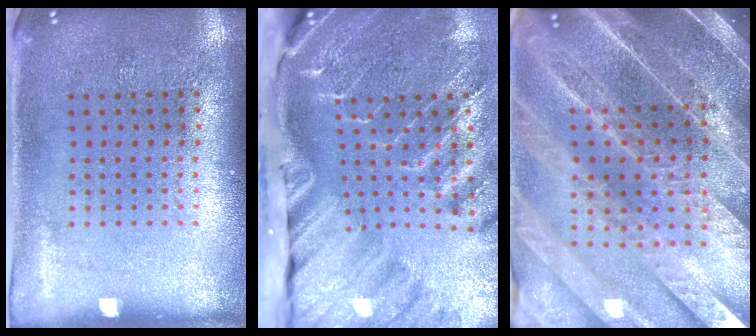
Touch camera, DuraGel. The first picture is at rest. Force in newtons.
{"total": 4.1, "press": 3.1, "slide": 2.7}
{"total": 5.3, "press": 4.5, "slide": 2.7}